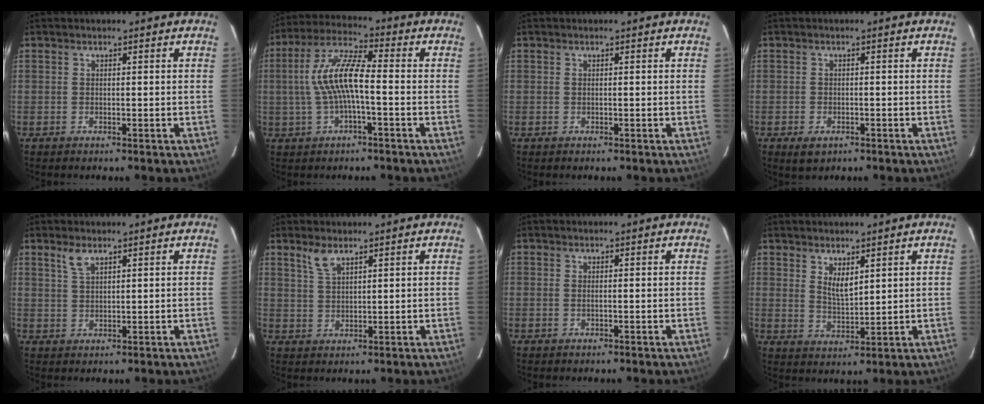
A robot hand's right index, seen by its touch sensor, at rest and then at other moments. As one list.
[{"total": 10.2, "force": [-0.9, 2.3, 9.8], "torque": [-0.203, 0.015, -0.015]}, {"total": 0.0}, {"total": 3.2, "force": [-1.7, 2.1, 1.7], "torque": [-0.036, -0.005, -0.023]}, {"total": 2.8, "force": [2.0, 1.0, 1.8], "torque": [-0.035, 0.003, 0.041]}, {"total": 3.5, "force": [2.6, 1.2, 2.1], "torque": [-0.042, 0.002, 0.054]}, {"total": 0.5, "force": [0.0, 0.0, 0.5], "torque": [-0.013, 0.000, -0.002]}, {"total": 4.3, "force": [2.4, 1.7, 3.1], "torque": [-0.053, -0.007, 0.045]}]